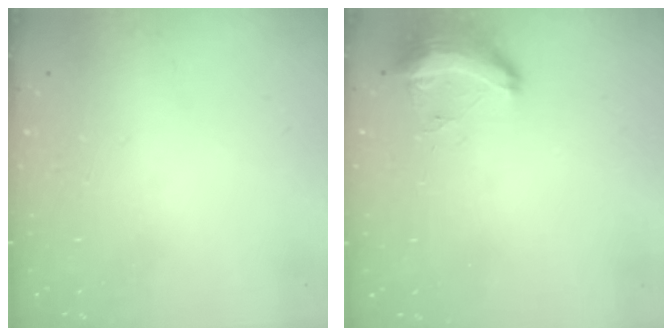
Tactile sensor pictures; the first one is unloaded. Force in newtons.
{"total": 14.6, "press": 10.5, "slide": 10.2}